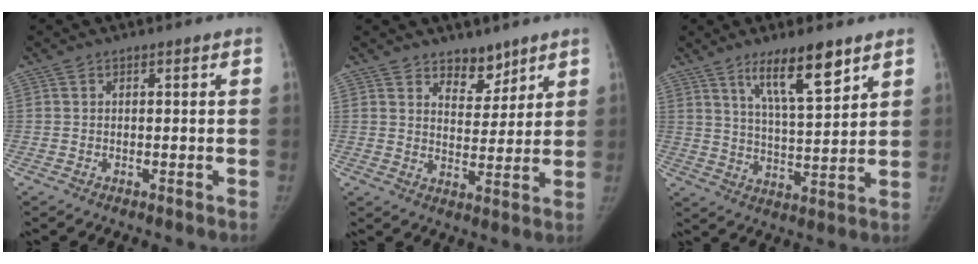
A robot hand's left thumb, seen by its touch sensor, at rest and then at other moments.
{"total": 6.4, "force": [4.9, 3.7, 1.9], "torque": [0.006, -0.036, 0.080]}
{"total": 11.6, "force": [7.4, 2.6, 8.6], "torque": [-0.132, -0.046, 0.132]}